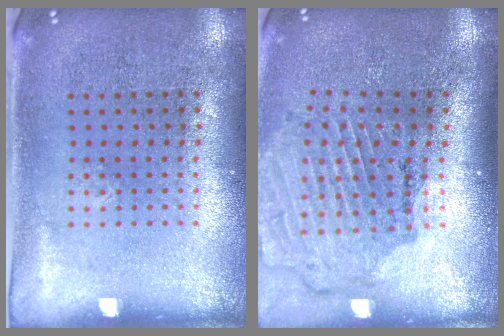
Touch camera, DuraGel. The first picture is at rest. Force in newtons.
{"total": 1.7, "press": 1.7, "slide": 0.3}